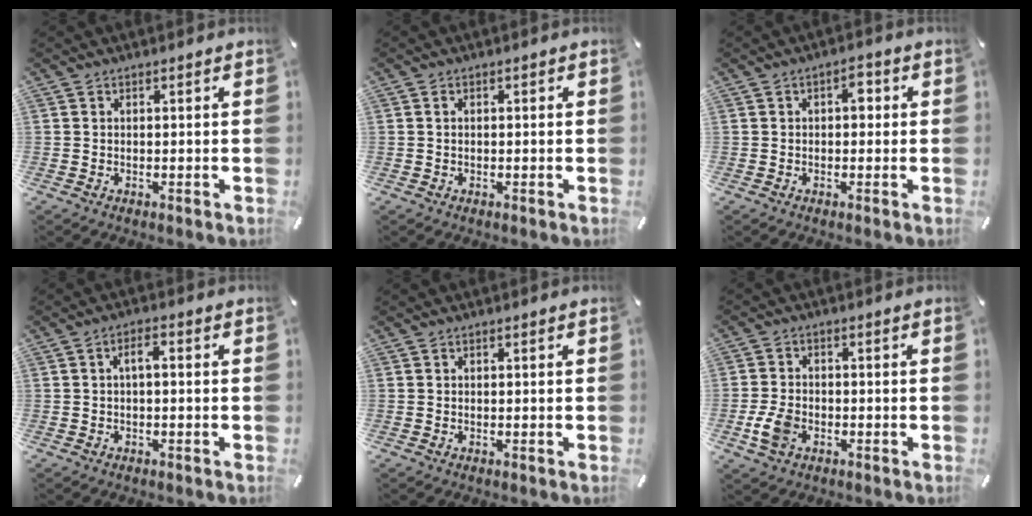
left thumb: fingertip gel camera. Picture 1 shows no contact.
{"total": 0.8, "force": [-0.1, 0.7, 0.4], "torque": [-0.012, 0.004, -0.002]}
{"total": 3.2, "force": [0.3, 1.9, 2.6], "torque": [-0.038, 0.008, -0.004]}
{"total": 2.8, "force": [-0.2, 1.1, 2.6], "torque": [-0.050, 0.011, -0.007]}
{"total": 0.0}
{"total": 5.5, "force": [-2.0, 3.7, 3.5], "torque": [-0.082, 0.003, -0.039]}